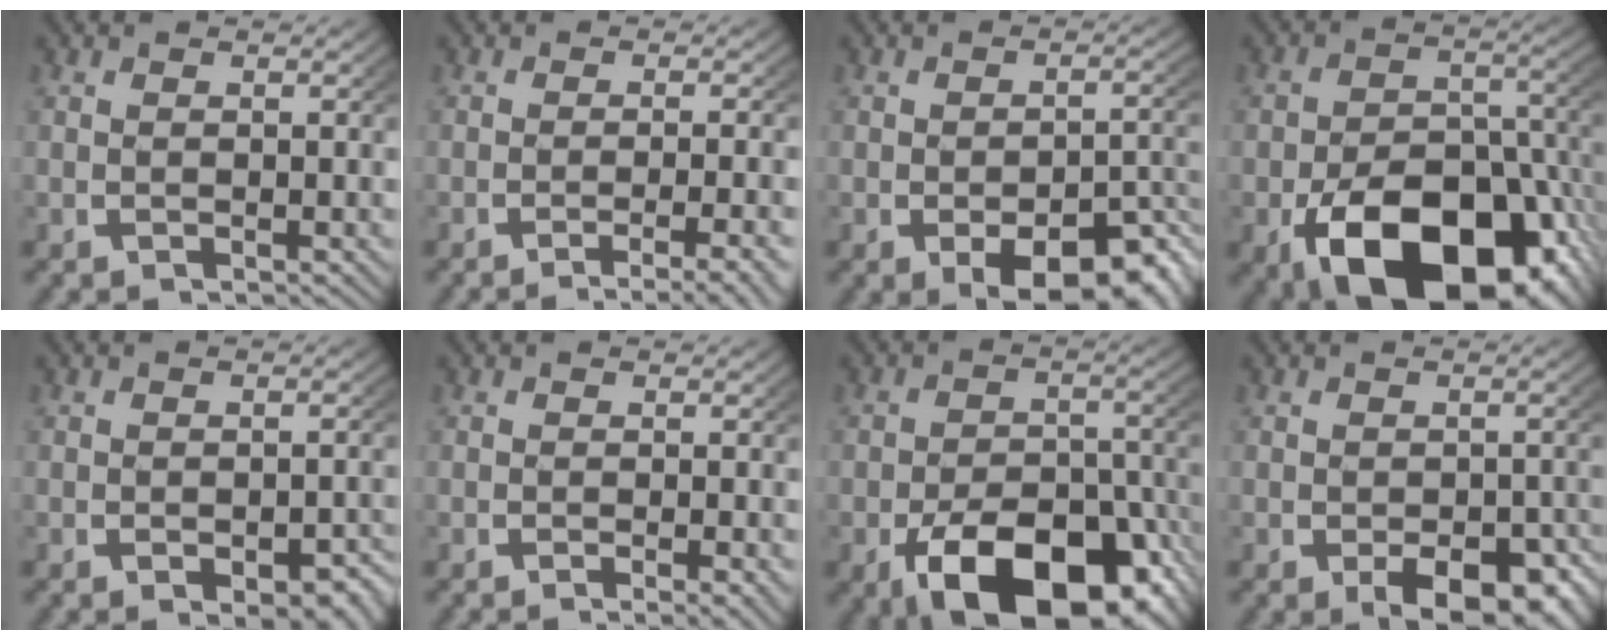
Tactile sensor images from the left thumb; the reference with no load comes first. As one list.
[{"total": 5.2, "force": [-3.8, 1.4, 3.3], "torque": [-0.051, -0.010, -0.054]}, {"total": 7.6, "force": [-3.4, 3.9, 5.6], "torque": [-0.080, -0.032, -0.033]}, {"total": 16.1, "force": [-6.4, 9.6, 11.2], "torque": [-0.194, -0.068, -0.066]}, {"total": 3.0, "force": [-1.2, 1.7, 2.2], "torque": [-0.035, -0.019, -0.010]}, {"total": 1.6, "force": [-0.7, 0.3, 1.5], "torque": [-0.021, -0.004, -0.007]}, {"total": 13.0, "force": [-5.9, 7.2, 8.9], "torque": [-0.147, -0.055, -0.065]}, {"total": 5.5, "force": [-2.2, 3.1, 4.0], "torque": [-0.059, -0.041, -0.015]}]